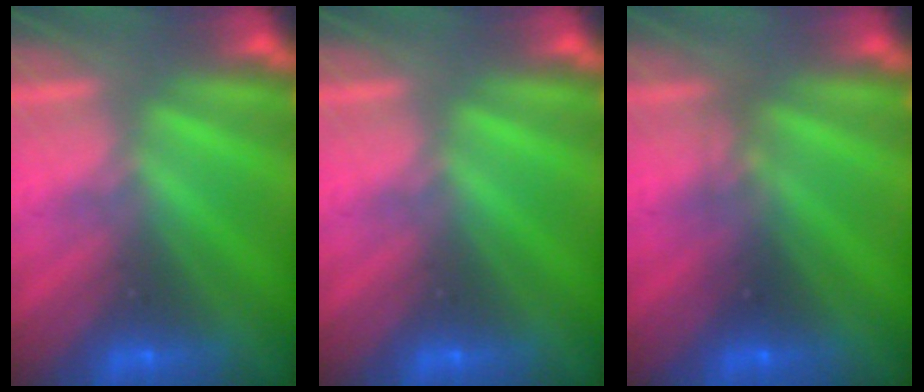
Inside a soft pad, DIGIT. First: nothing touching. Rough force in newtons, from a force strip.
{"total": 0.0}
{"total": 2.3}